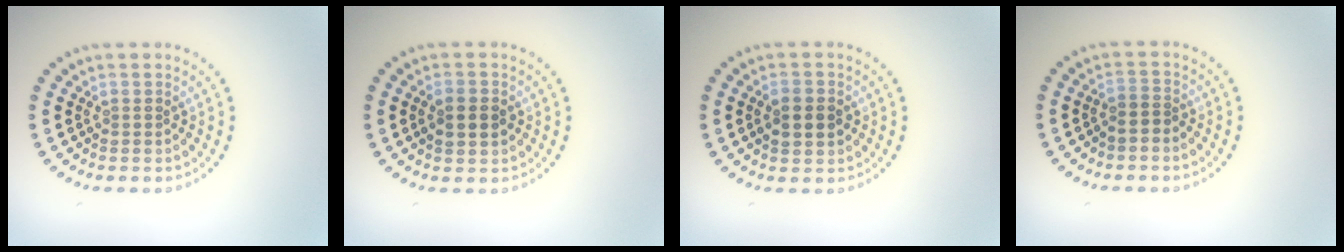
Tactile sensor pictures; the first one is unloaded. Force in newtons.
{"total": 2.3, "press": 2.2, "slide": 0.1}
{"total": 3.2, "press": 3.2, "slide": 0.1}
{"total": 1.1, "press": 0.9, "slide": 0.7}